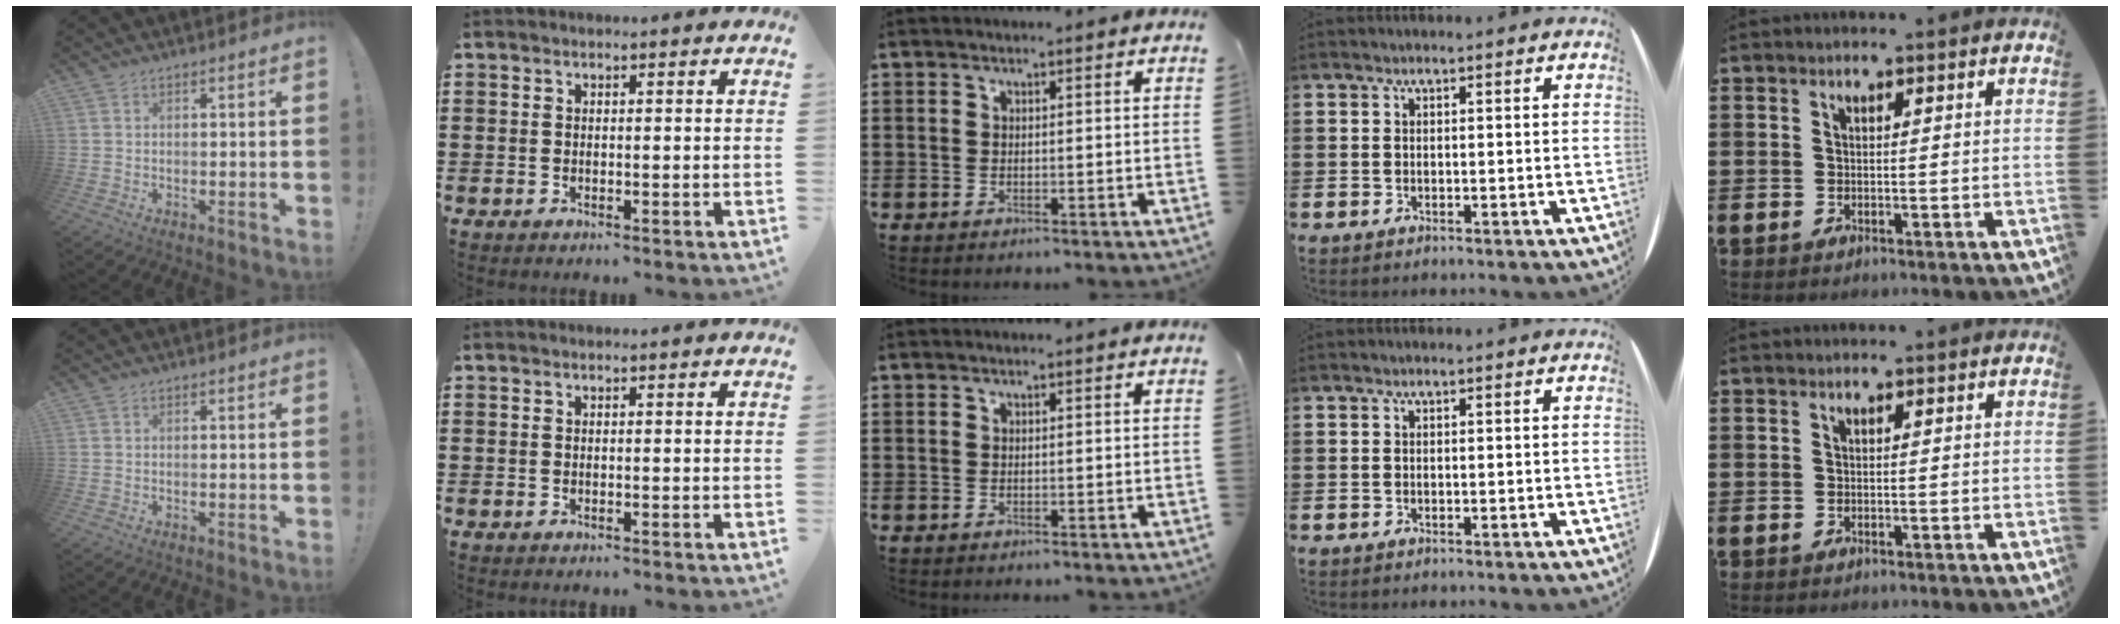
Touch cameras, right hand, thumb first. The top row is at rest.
{}